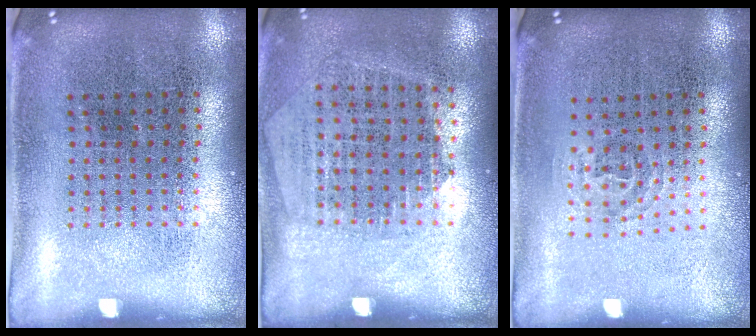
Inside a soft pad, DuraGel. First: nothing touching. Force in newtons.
{"total": 1.3, "press": 1.2, "slide": 0.6}
{"total": 0.9, "press": 0.6, "slide": 0.7}